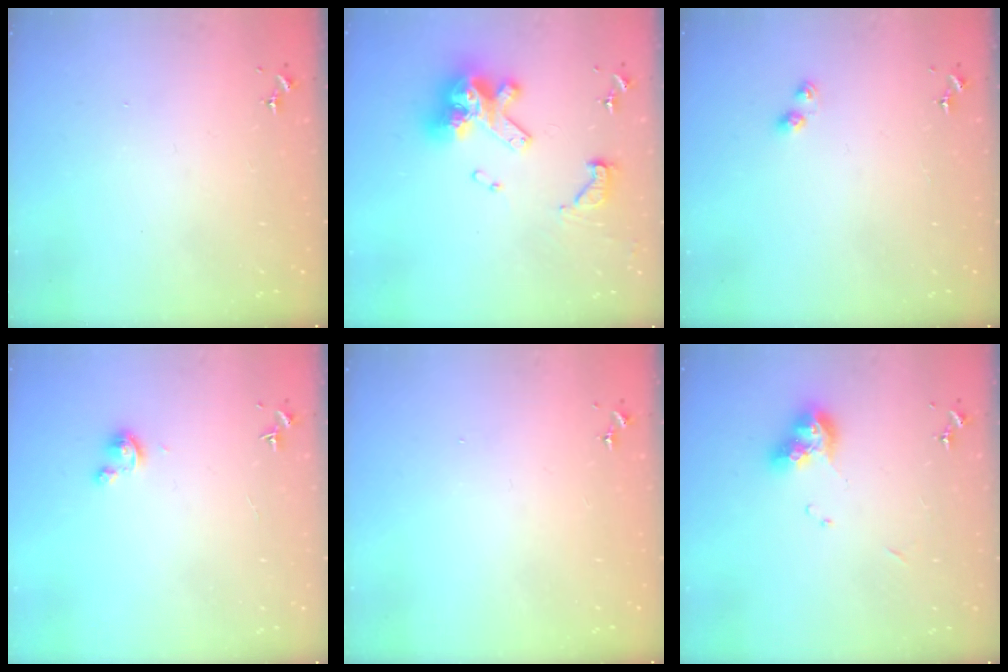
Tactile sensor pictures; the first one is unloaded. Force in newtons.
{"total": 16.9, "press": 16.8, "slide": 1.5}
{"total": 5.3, "press": 5.2, "slide": 0.7}
{"total": 2.8, "press": 2.8, "slide": 0.3}
{"total": 0.0}
{"total": 10.9, "press": 10.9, "slide": 1.1}